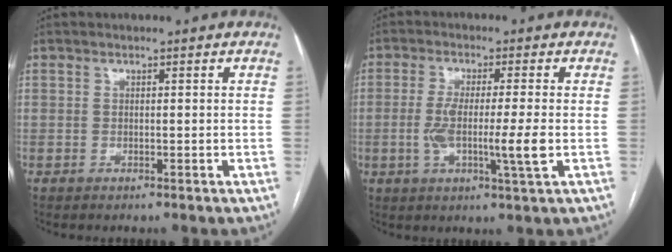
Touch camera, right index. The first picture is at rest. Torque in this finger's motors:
{"motor_torque": [1.40, -0.05, 0.59, 0.15]}